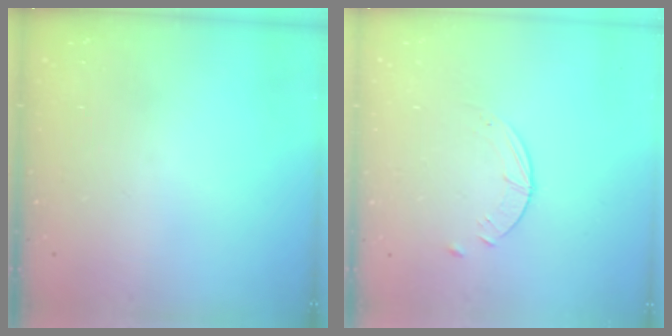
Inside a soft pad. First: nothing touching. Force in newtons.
{"total": 2.6, "press": 2.5, "slide": 0.3}